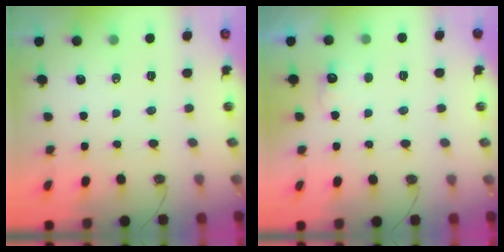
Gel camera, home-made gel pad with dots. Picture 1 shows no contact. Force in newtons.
{"total": 4.3, "press": 4.2, "slide": 1.0}